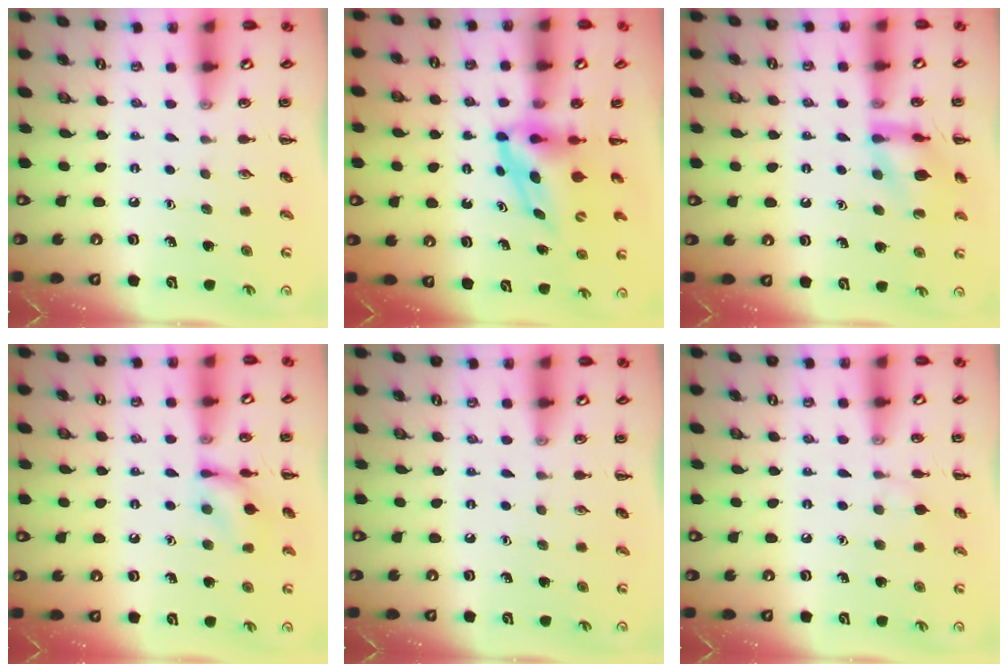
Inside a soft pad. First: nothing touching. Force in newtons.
{"total": 5.3, "press": 5.3, "slide": 0.7}
{"total": 12.8, "press": 12.8, "slide": 0.9}
{"total": 10.5, "press": 10.4, "slide": 0.8}
{"total": 0.0}
{"total": 4.1, "press": 3.8, "slide": 1.6}